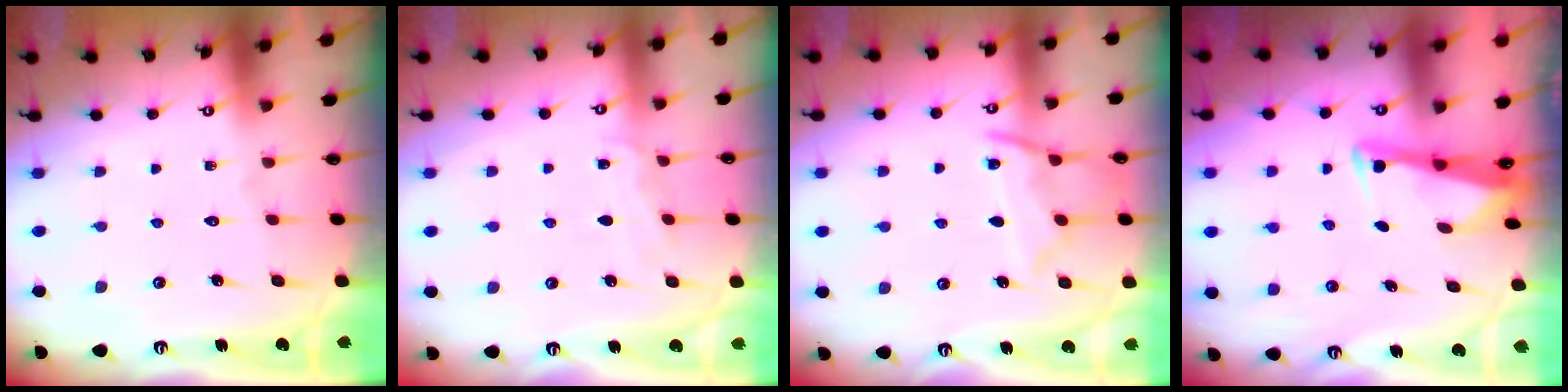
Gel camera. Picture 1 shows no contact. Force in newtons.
{"total": 5.0, "press": 5.0, "slide": 0.5}
{"total": 9.9, "press": 9.9, "slide": 0.7}
{"total": 2.9, "press": 2.9, "slide": 0.4}